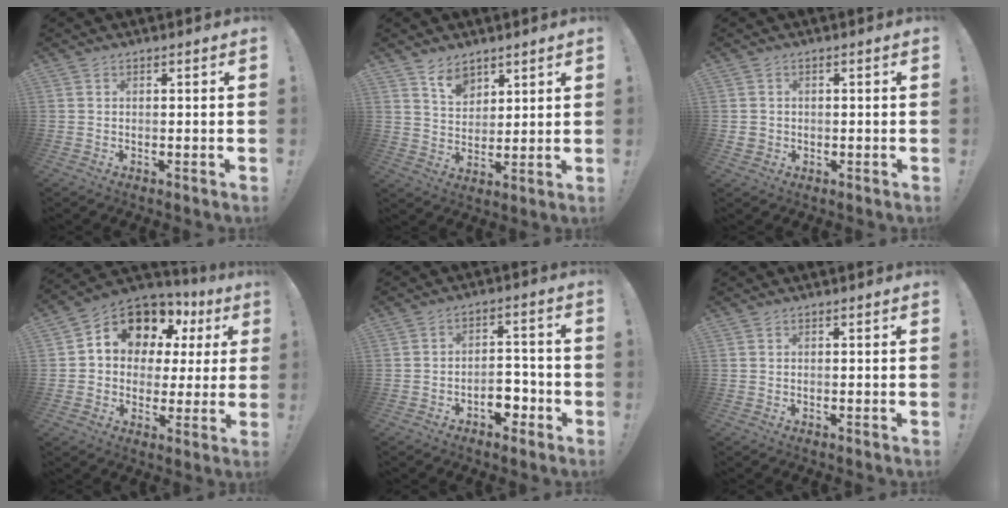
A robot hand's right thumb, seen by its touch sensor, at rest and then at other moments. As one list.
[{"total": 7.3, "force": [5.5, 4.3, 2.2], "torque": [-0.043, -0.033, 0.105]}, {"total": 2.3, "force": [0.1, 2.2, 0.7], "torque": [-0.004, -0.001, 0.004]}, {"total": 12.7, "force": [7.0, 8.7, 6.0], "torque": [-0.094, -0.049, 0.130]}, {"total": 7.8, "force": [-3.7, 5.0, 4.6], "torque": [-0.052, 0.022, -0.060]}, {"total": 0.0}]